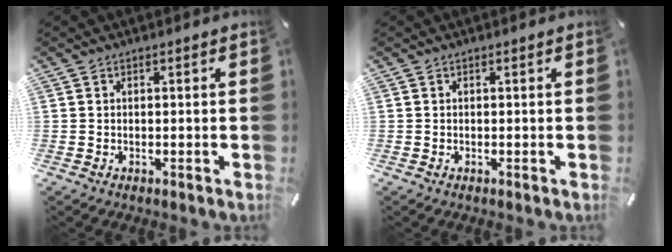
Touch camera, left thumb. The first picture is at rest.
{"total": 0.0}